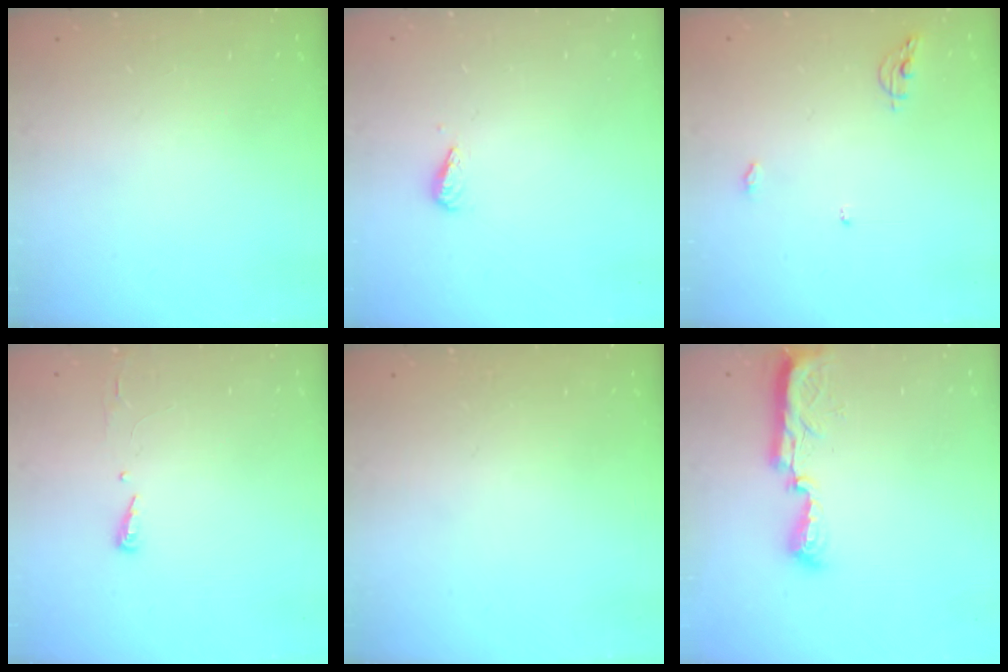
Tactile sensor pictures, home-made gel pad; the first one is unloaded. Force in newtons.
{"total": 3.0, "press": 2.9, "slide": 0.6}
{"total": 5.4, "press": 5.4, "slide": 0.4}
{"total": 2.9, "press": 2.9, "slide": 0.4}
{"total": 0.0}
{"total": 8.3, "press": 8.3, "slide": 0.9}